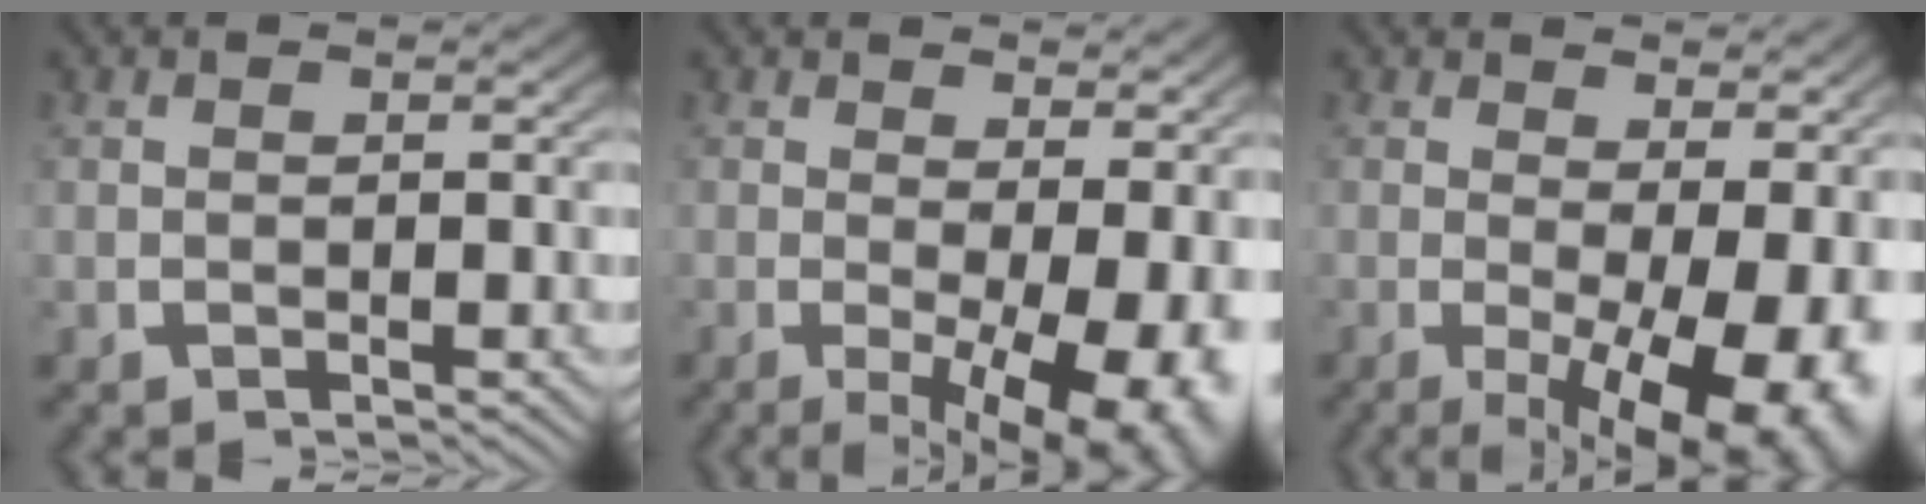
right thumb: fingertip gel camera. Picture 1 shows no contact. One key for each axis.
{"total": 9.0, "fx": -1.8, "fy": 4.7, "fz": 7.5, "tx": -0.103, "ty": -0.043, "tz": -0.011}
{"total": 10.5, "fx": -2.2, "fy": 5.6, "fz": 8.6, "tx": -0.118, "ty": -0.048, "tz": -0.013}